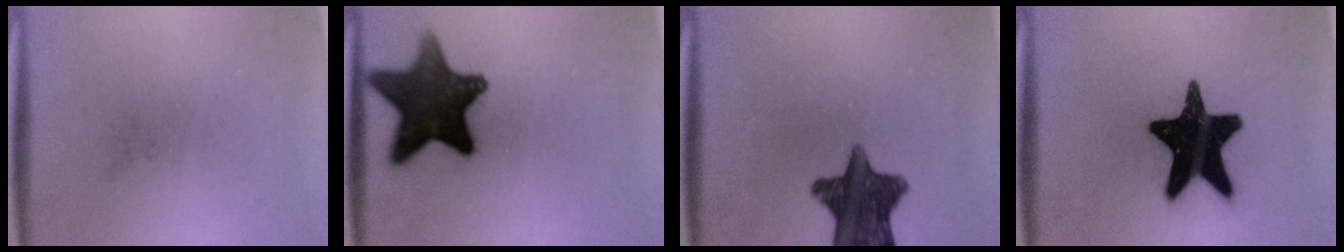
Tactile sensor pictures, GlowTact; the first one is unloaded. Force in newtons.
{"total": 14.4}
{"total": 12.0}
{"total": 19.7}